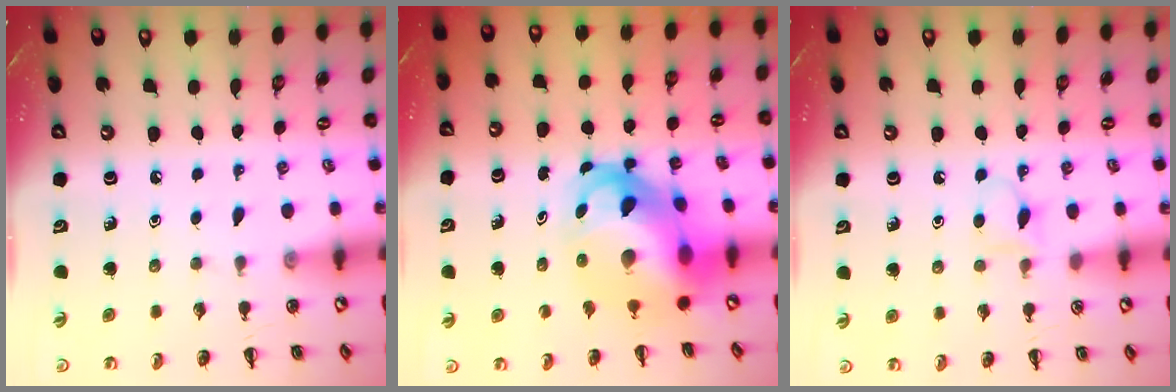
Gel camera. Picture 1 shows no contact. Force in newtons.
{"total": 11.8, "press": 11.4, "slide": 3.2}
{"total": 3.9, "press": 3.9, "slide": 0.8}